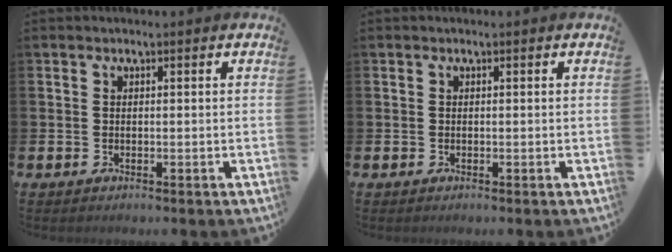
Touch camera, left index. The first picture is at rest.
{"total": 0.0}